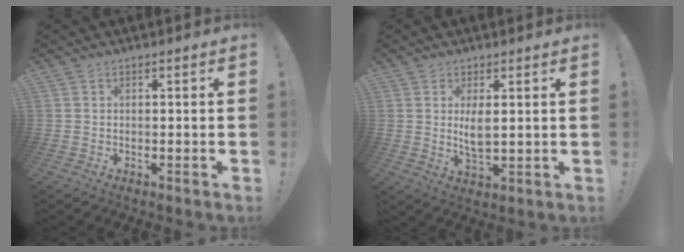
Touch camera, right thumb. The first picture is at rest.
{"total": 5.1, "force": [1.6, 1.9, 4.5], "torque": [-0.071, -0.013, 0.022]}